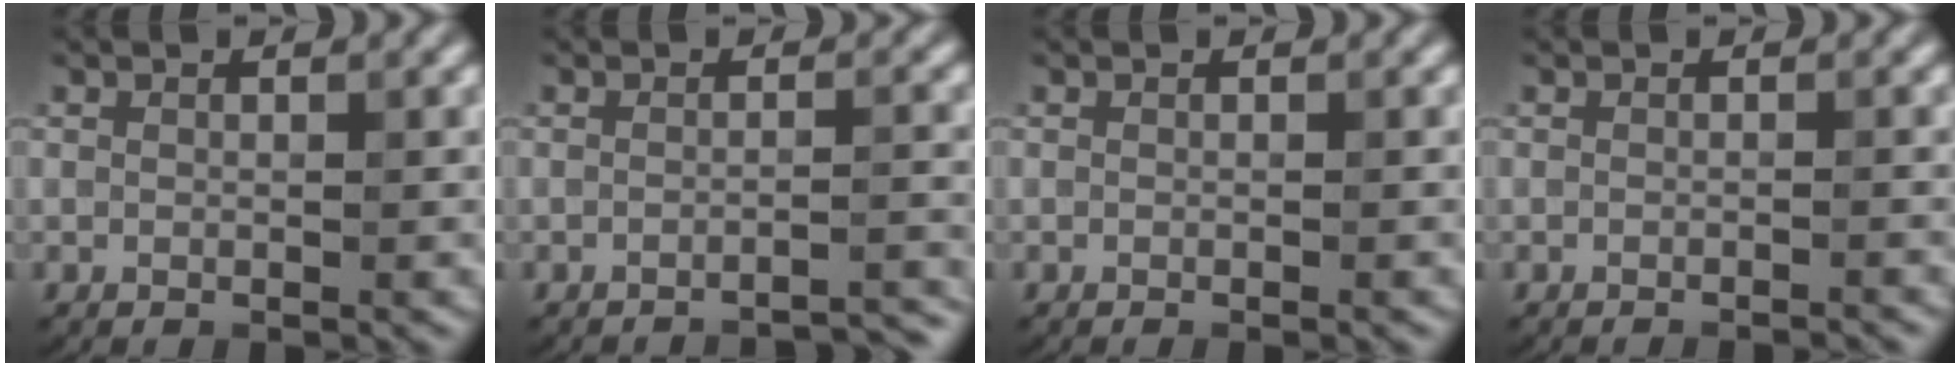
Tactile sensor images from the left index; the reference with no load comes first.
{"total": 4.0, "force": [-3.6, 0.5, 1.5], "torque": [-0.010, 0.017, -0.050]}
{"total": 0.5, "force": [-0.3, 0.1, 0.4], "torque": [-0.002, -0.003, -0.006]}
{"total": 1.5, "force": [-1.3, 0.3, 0.8], "torque": [0.000, -0.004, -0.023]}